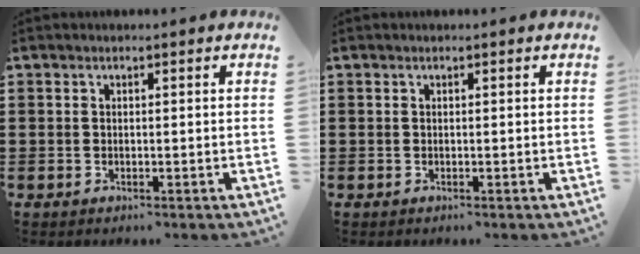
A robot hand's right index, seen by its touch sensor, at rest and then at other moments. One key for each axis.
{"total": 0.0}